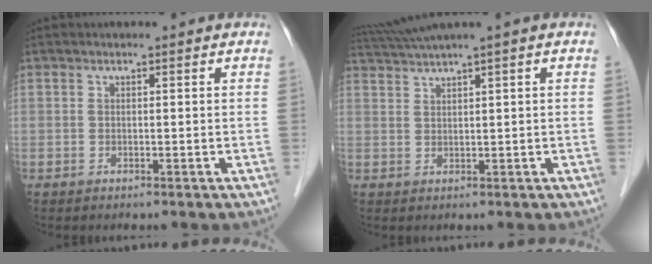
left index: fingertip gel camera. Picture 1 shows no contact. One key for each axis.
{"total": 3.8, "fx": 3.0, "fy": -1.4, "fz": 2.0, "tx": -0.050, "ty": 0.013, "tz": 0.067}